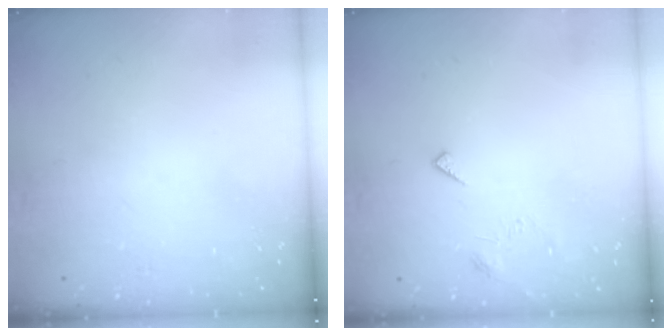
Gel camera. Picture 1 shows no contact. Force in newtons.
{"total": 5.2, "press": 5.2, "slide": 0.5}